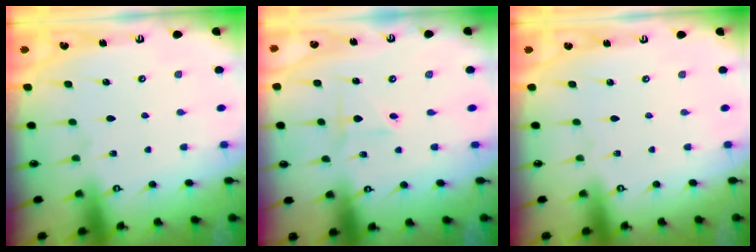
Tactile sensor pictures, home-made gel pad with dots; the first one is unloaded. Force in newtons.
{"total": 2.4, "press": 2.2, "slide": 1.0}
{"total": 0.0}